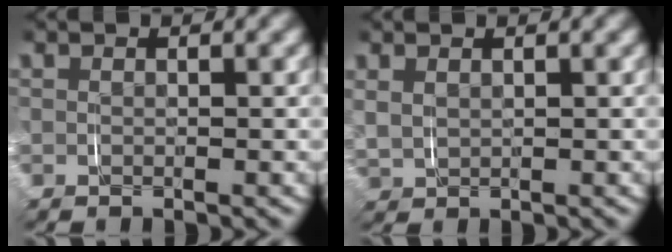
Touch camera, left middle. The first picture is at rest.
{"total": 2.1, "force": [1.1, 1.5, 0.9], "torque": [-0.032, -0.002, 0.026]}